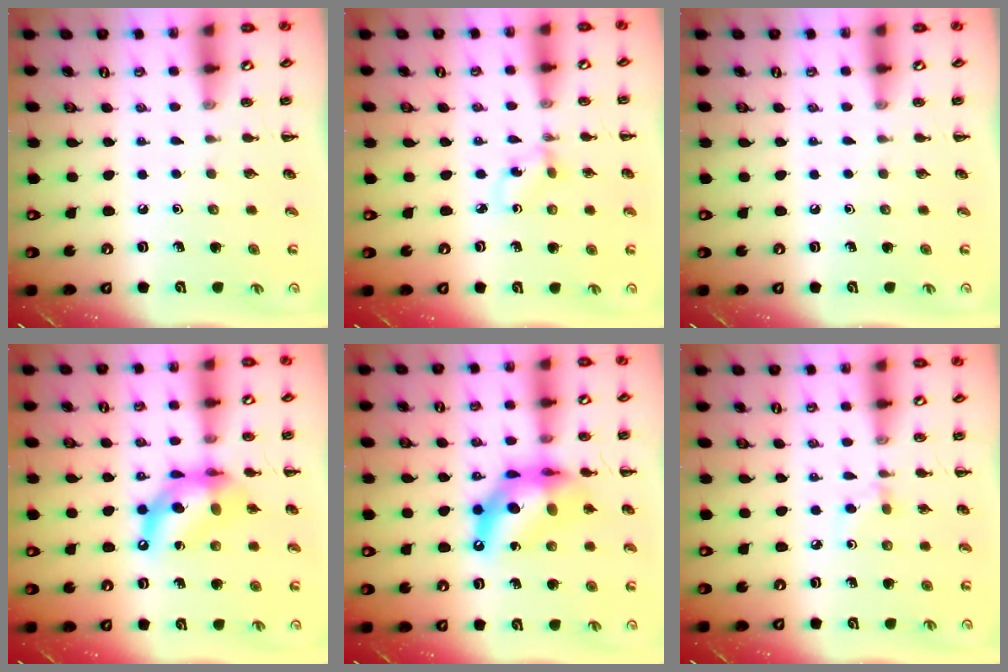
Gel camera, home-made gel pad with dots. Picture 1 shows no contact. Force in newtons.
{"total": 1.5, "press": 1.3, "slide": 0.7}
{"total": 0.0}
{"total": 12.6, "press": 12.1, "slide": 3.4}
{"total": 14.6, "press": 14.1, "slide": 3.8}
{"total": 3.7, "press": 3.4, "slide": 1.4}